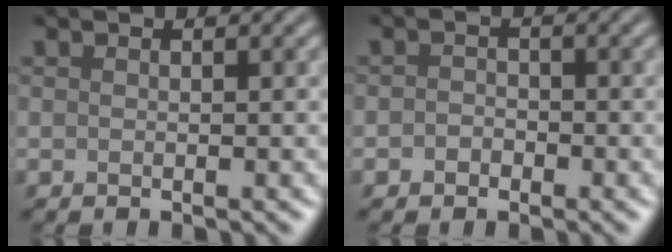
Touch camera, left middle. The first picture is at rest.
{"total": 1.2, "force": [-0.6, 1.0, 0.4], "torque": [-0.005, 0.000, -0.014]}